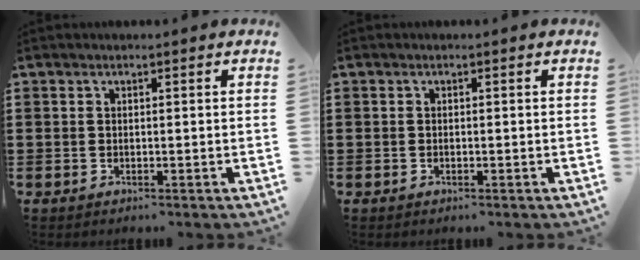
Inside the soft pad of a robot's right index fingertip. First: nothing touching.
{"total": 0.0}